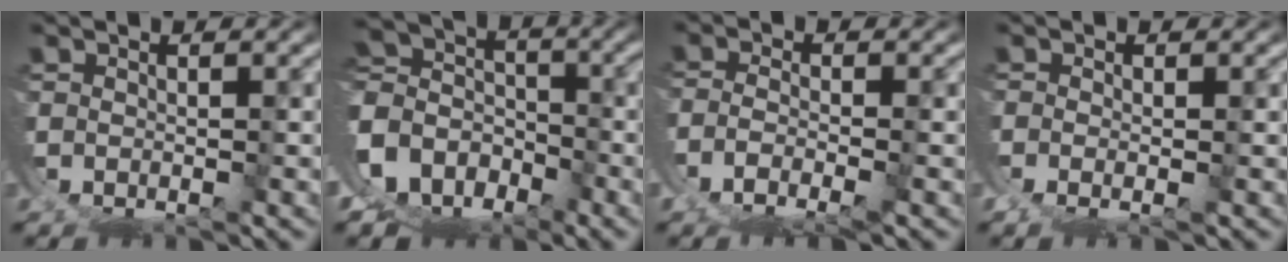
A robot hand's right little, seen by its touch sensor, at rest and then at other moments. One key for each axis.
{"total": 10.5, "fx": -0.7, "fy": 9.8, "fz": 3.6, "tx": -0.086, "ty": -0.032, "tz": -0.021}
{"total": 2.5, "fx": -1.1, "fy": 0.5, "fz": 2.2, "tx": -0.046, "ty": -0.011, "tz": -0.011}
{"total": 1.4, "fx": 0.2, "fy": -0.9, "fz": 1.1, "tx": -0.019, "ty": -0.005, "tz": 0.006}